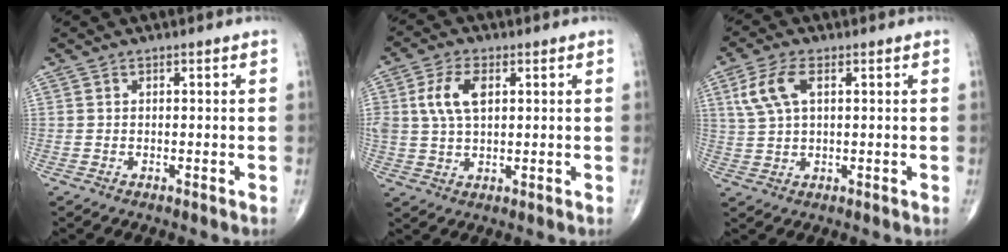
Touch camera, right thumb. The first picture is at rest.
{"total": 7.5, "force": [1.9, 4.2, 6.0], "torque": [-0.124, 0.003, 0.037]}
{"total": 6.8, "force": [2.2, 3.3, 5.5], "torque": [-0.129, 0.008, 0.048]}